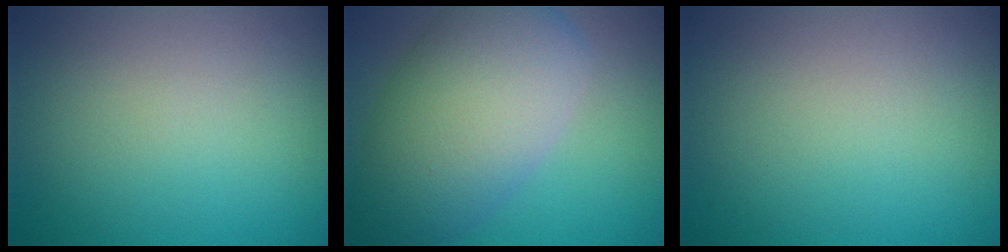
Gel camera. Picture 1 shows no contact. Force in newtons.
{"total": 9.2, "press": 9.2, "slide": 0.2}
{"total": 0.0}